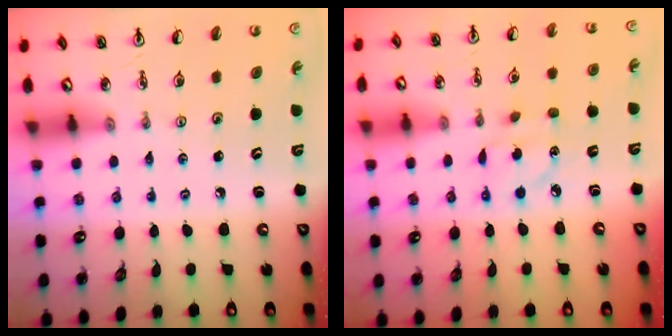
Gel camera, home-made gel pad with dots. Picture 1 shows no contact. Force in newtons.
{"total": 5.0, "press": 4.9, "slide": 0.4}